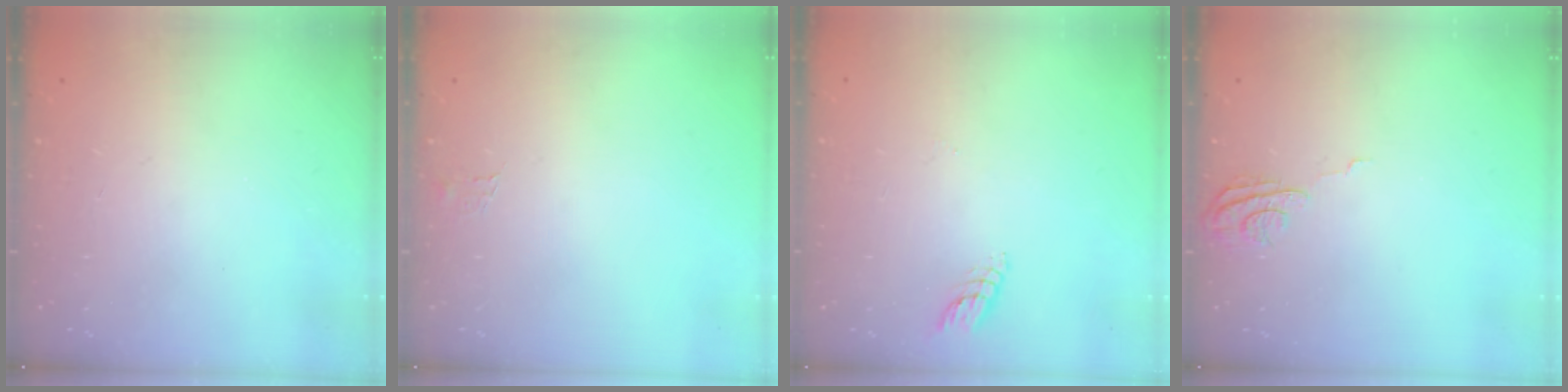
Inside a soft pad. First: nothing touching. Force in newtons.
{"total": 3.6, "press": 3.6, "slide": 0.3}
{"total": 3.9, "press": 3.9, "slide": 0.4}
{"total": 5.7, "press": 5.7, "slide": 0.6}